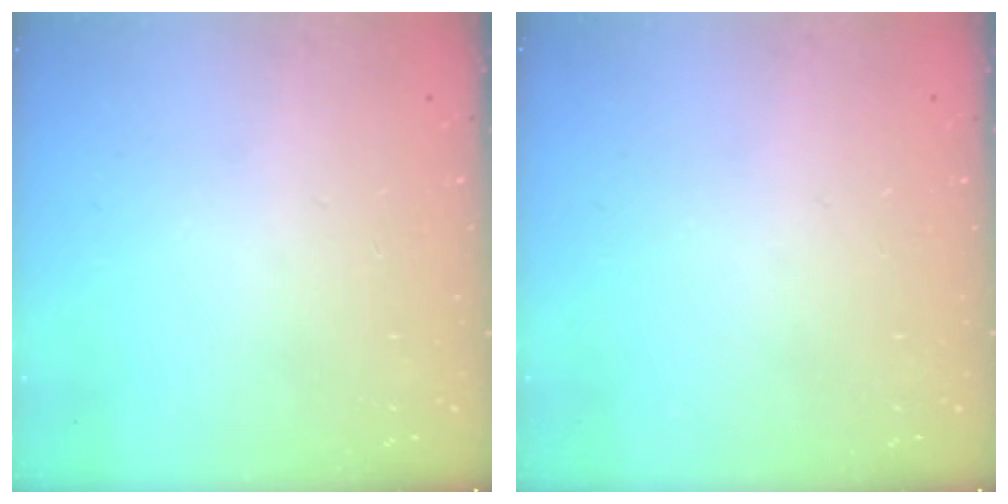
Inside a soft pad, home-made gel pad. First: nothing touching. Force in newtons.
{"total": 0.0}